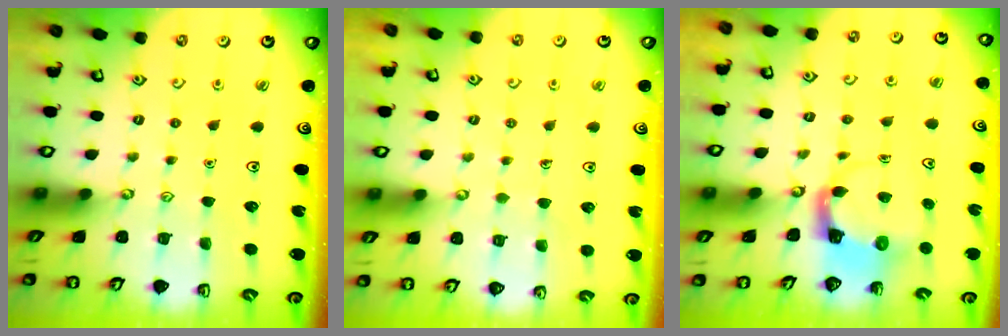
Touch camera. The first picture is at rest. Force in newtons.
{"total": 2.9, "press": 2.9, "slide": 0.2}
{"total": 3.9, "press": 3.8, "slide": 0.6}